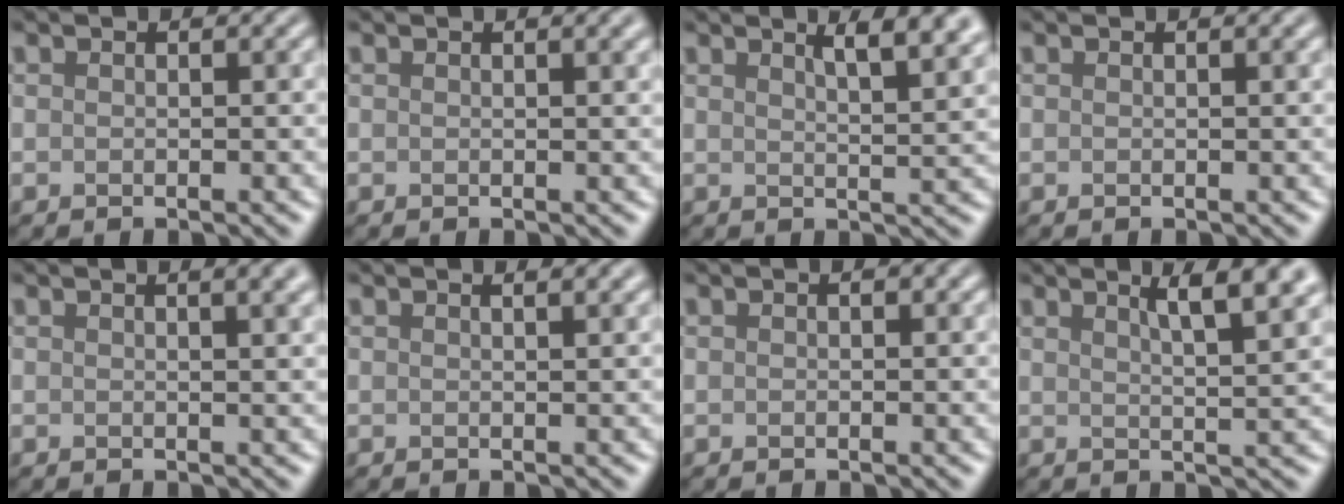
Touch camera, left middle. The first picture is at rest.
{"total": 2.2, "force": [1.1, 0.8, 1.7], "torque": [-0.014, -0.001, 0.005]}
{"total": 6.1, "force": [3.7, 2.1, 4.3], "torque": [-0.024, 0.025, 0.028]}
{"total": 1.1, "force": [0.6, 0.3, 0.9], "torque": [-0.009, 0.002, 0.002]}
{"total": 4.6, "force": [2.3, 2.0, 3.4], "torque": [-0.010, 0.020, -0.002]}
{"total": 2.4, "force": [1.4, 1.0, 1.7], "torque": [-0.007, 0.000, -0.003]}
{"total": 0.5, "force": [0.1, 0.2, 0.5], "torque": [-0.006, -0.002, 0.001]}
{"total": 6.1, "force": [3.4, 1.7, 4.8], "torque": [-0.037, 0.020, 0.030]}